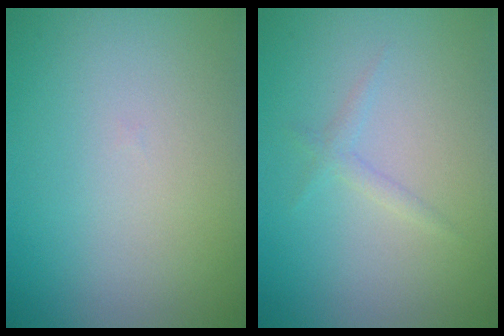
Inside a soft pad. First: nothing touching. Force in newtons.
{"total": 1.0, "press": 1.0, "slide": 0.0}